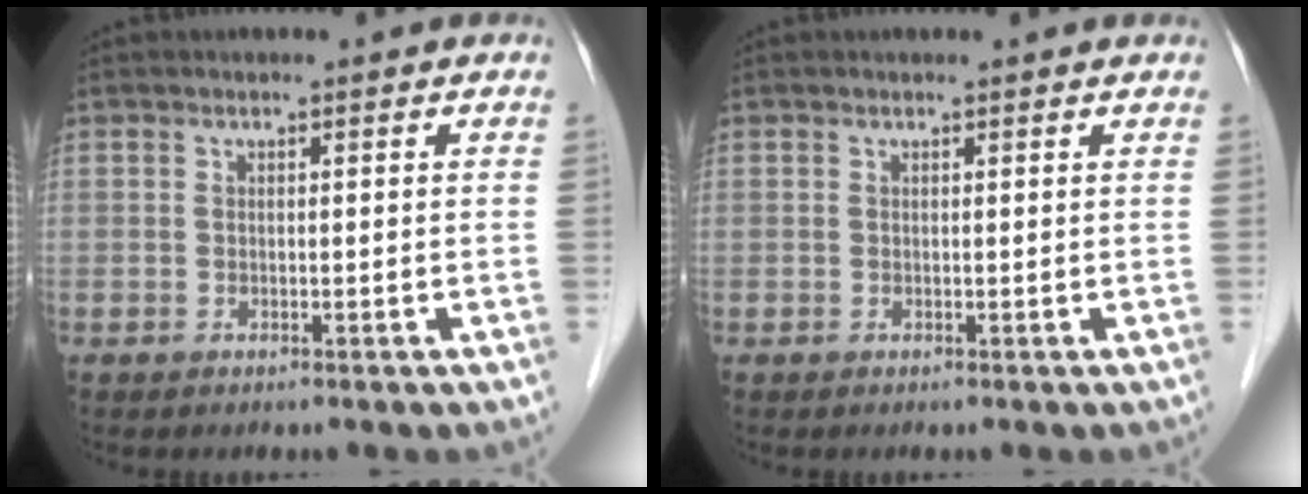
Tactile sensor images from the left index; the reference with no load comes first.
{"total": 1.2, "force": [1.2, 0.1, 0.2], "torque": [-0.013, 0.005, 0.009]}